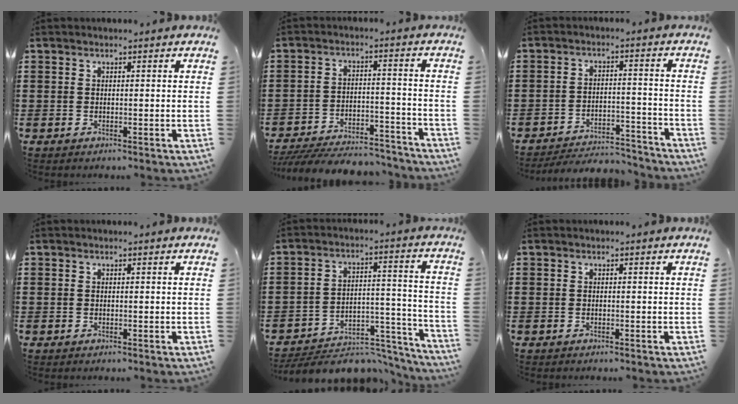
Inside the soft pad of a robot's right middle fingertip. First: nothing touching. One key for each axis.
{"total": 6.9, "fx": -6.6, "fy": 0.9, "fz": 1.8, "tx": -0.041, "ty": 0.003, "tz": -0.131}
{"total": 4.6, "fx": -4.5, "fy": 0.7, "fz": 0.7, "tx": -0.022, "ty": 0.002, "tz": -0.094}
{"total": 0.0}
{"total": 5.8, "fx": -5.3, "fy": 1.5, "fz": 1.6, "tx": -0.023, "ty": 0.012, "tz": -0.104}
{"total": 0.0}